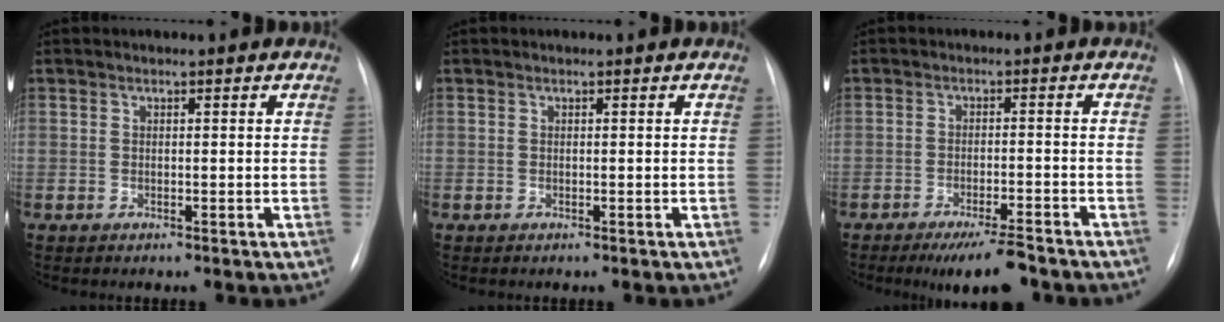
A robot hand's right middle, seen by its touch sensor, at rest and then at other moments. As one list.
[{"total": 0.0}, {"total": 6.8, "force": [-5.4, 1.0, 3.9], "torque": [-0.057, -0.012, -0.086]}]